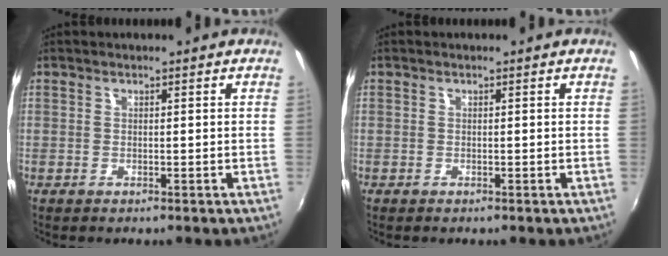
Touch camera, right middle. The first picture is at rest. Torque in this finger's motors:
{"motor_torque": [0.09, -0.14, 0.02, -0.03]}